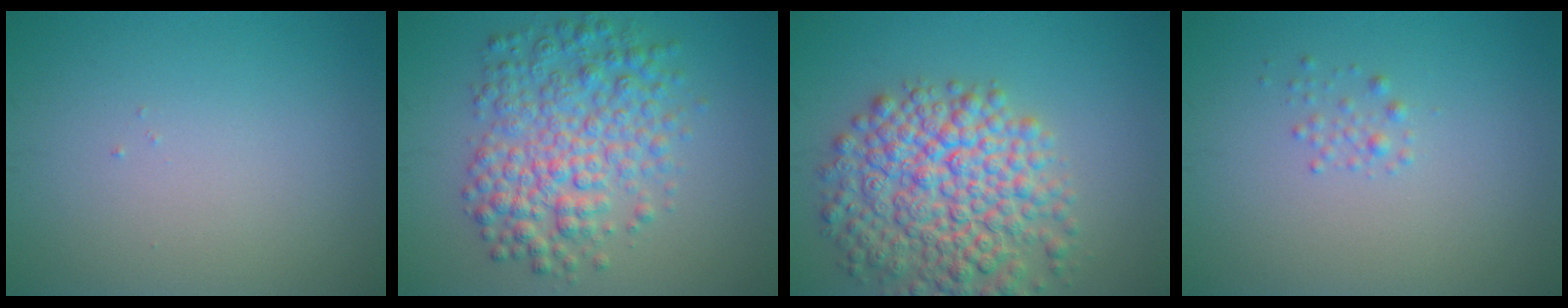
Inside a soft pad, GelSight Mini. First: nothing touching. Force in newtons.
{"total": 6.5, "press": 6.5, "slide": 0.1}
{"total": 9.0, "press": 9.0, "slide": 0.4}
{"total": 0.9, "press": 0.9, "slide": 0.0}